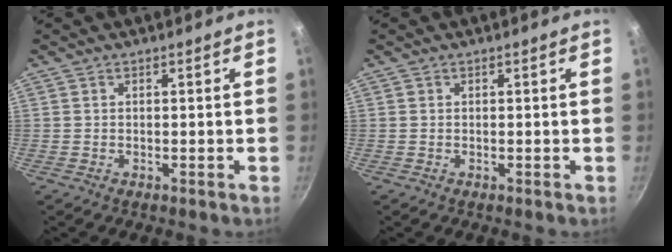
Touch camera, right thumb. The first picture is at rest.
{"total": 0.0}